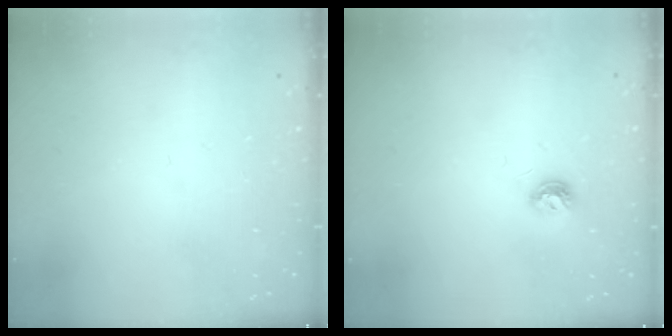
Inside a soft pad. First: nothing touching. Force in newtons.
{"total": 5.8, "press": 5.8, "slide": 0.8}